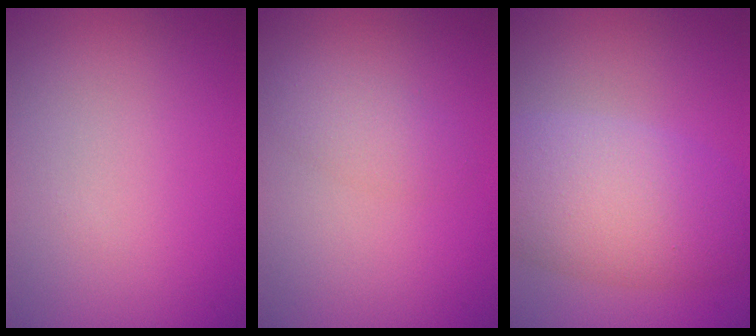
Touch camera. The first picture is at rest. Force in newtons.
{"total": 1.7, "press": 1.7, "slide": 0.1}
{"total": 7.6, "press": 7.6, "slide": 0.5}